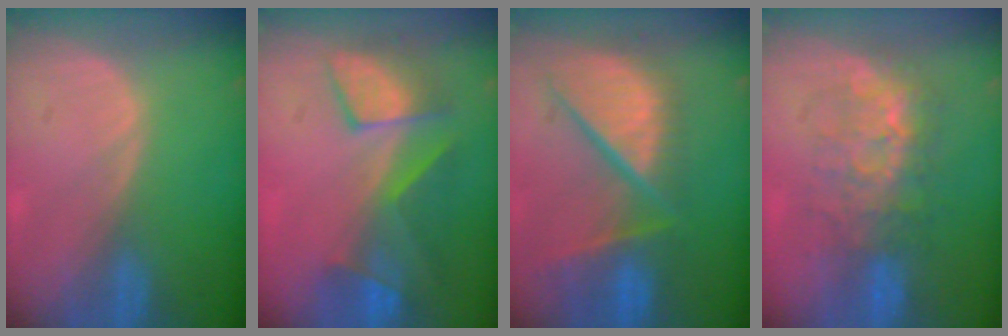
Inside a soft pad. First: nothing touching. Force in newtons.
{"total": 8.0, "press": 7.8, "slide": 1.8}
{"total": 12.4, "press": 10.1, "slide": 7.1}
{"total": 7.8, "press": 7.6, "slide": 1.5}